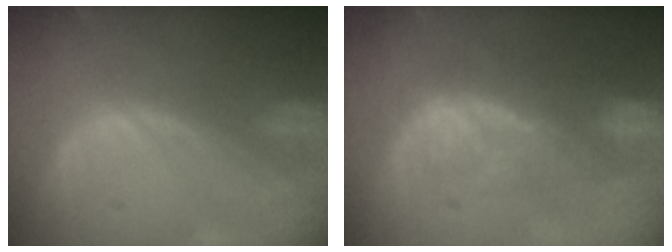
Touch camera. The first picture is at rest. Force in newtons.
{"total": 10.0, "press": 8.5, "slide": 5.2}